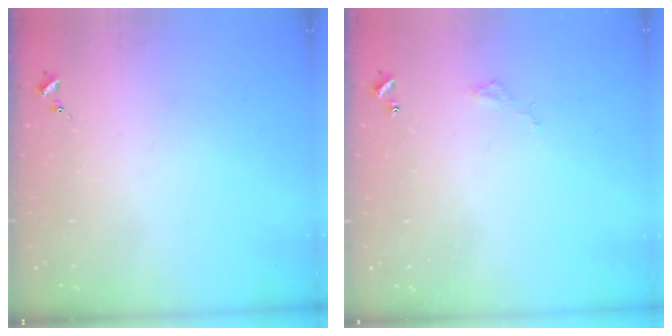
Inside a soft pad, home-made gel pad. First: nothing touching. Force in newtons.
{"total": 2.8, "press": 2.8, "slide": 0.2}